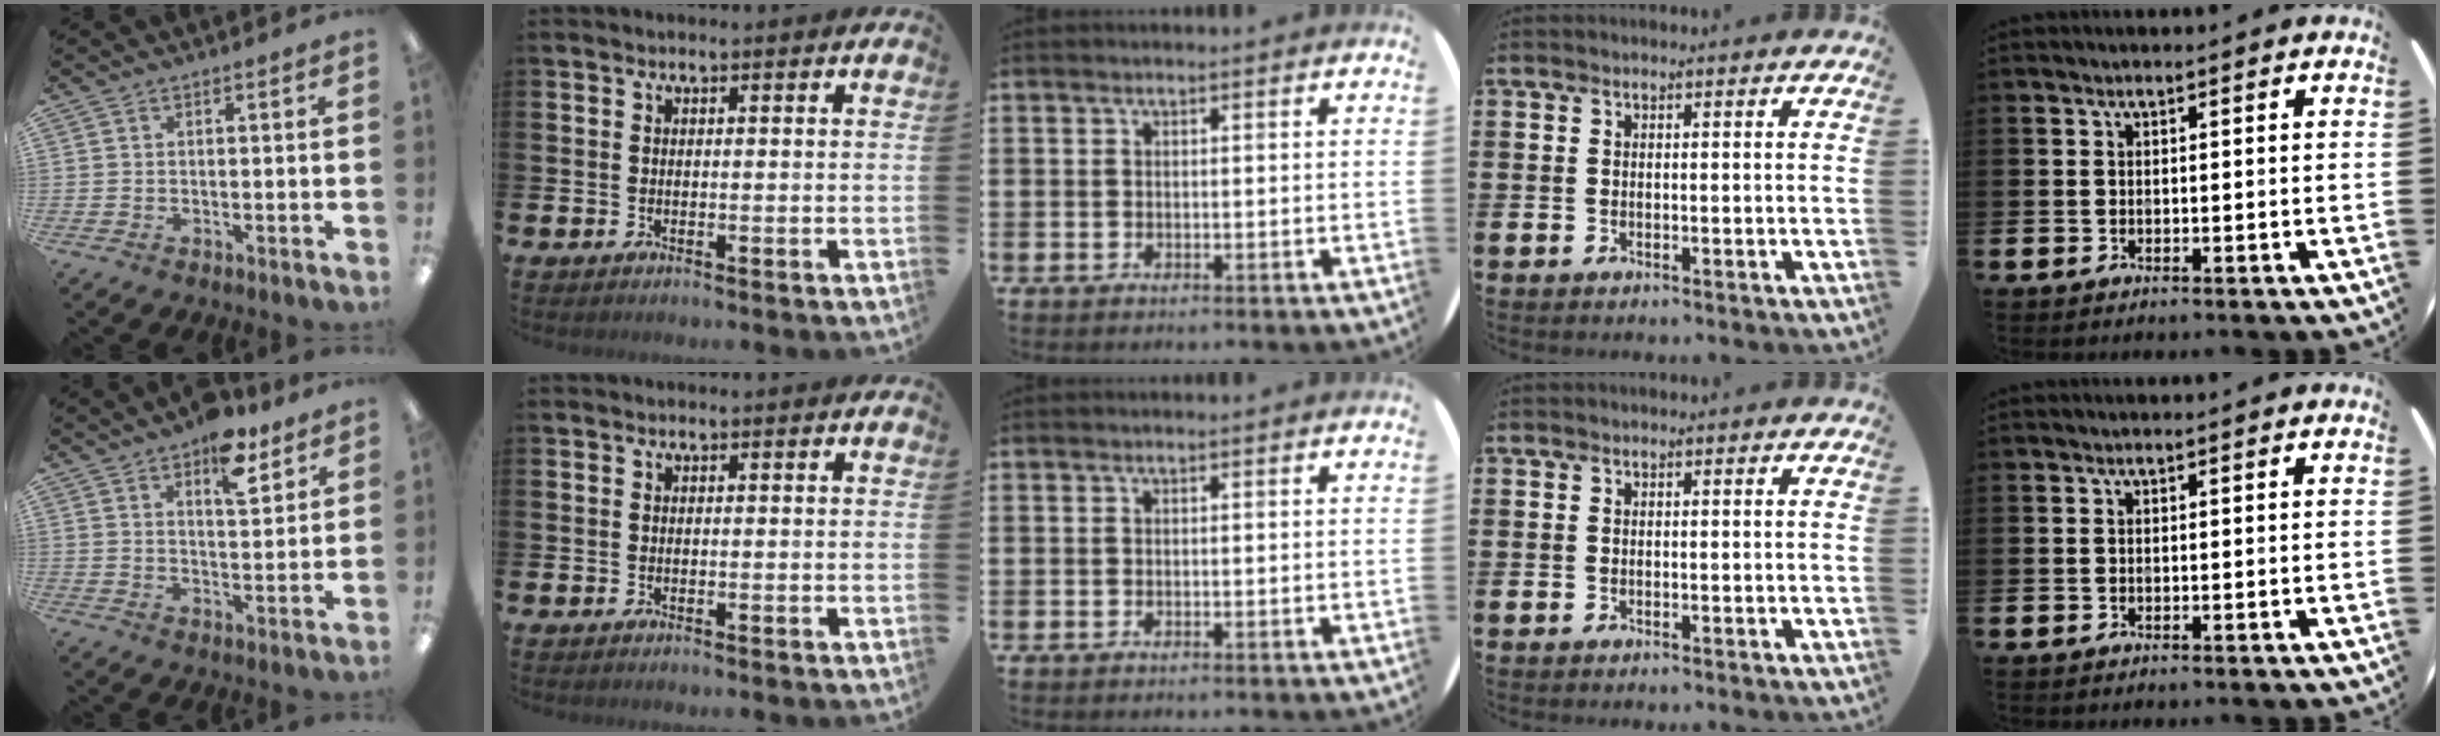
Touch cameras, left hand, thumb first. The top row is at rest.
{"thumb": {"total": 10.2, "force": [6.9, 4.5, 6.1], "torque": [-0.073, -0.035, 0.114]}}